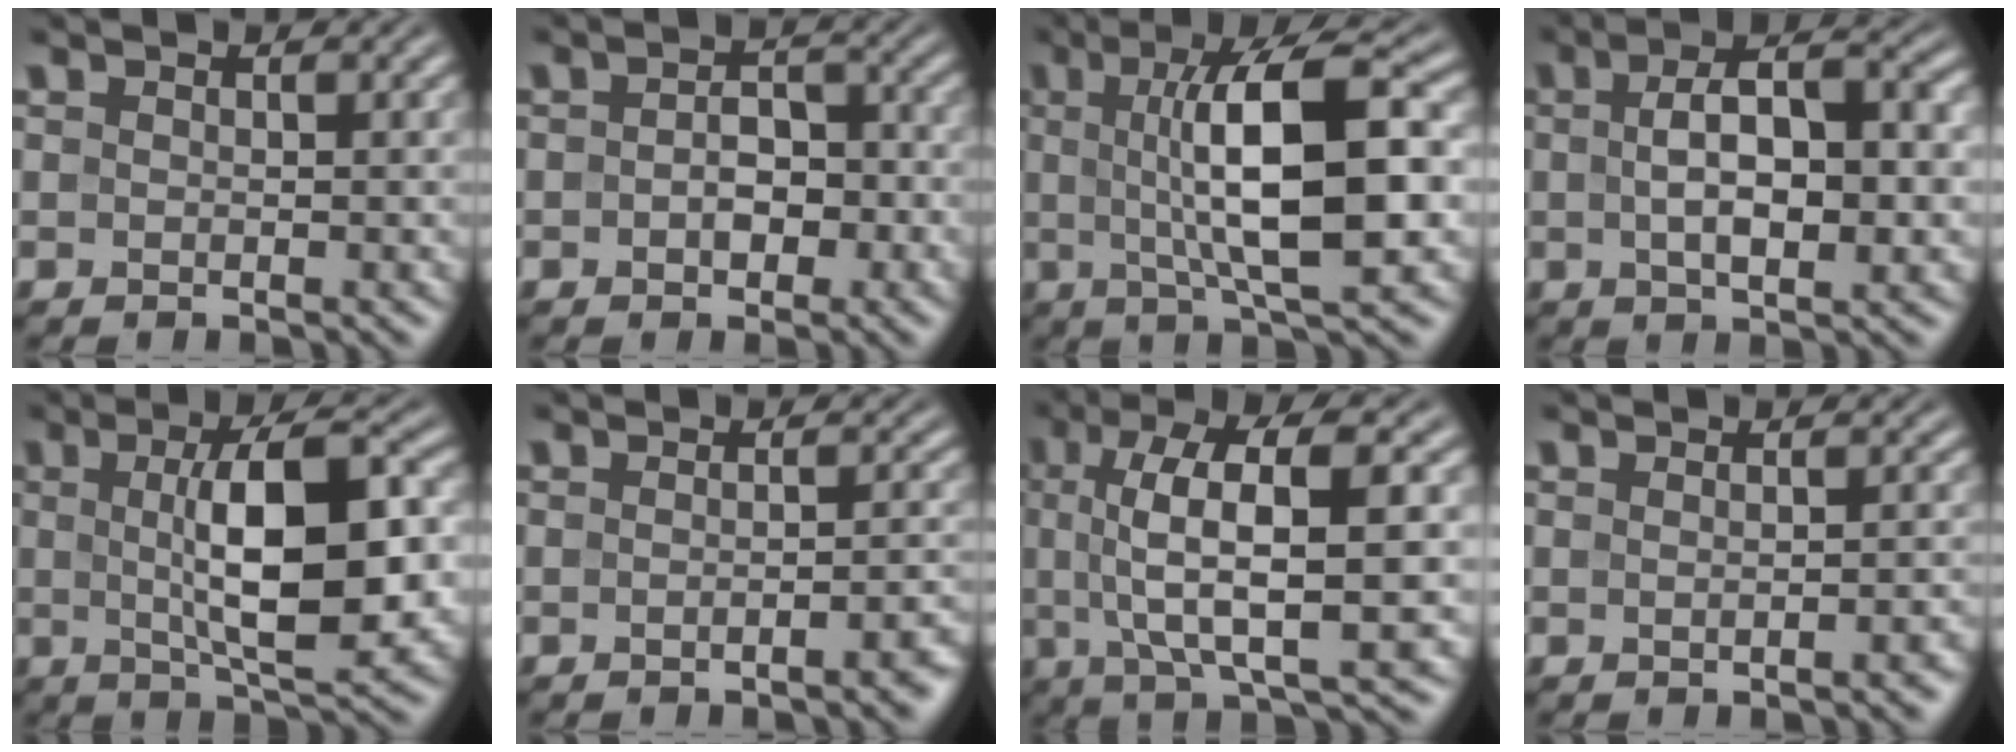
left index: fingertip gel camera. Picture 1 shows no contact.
{"total": 3.1, "force": [-0.6, 2.1, 2.2], "torque": [-0.033, 0.001, -0.015]}
{"total": 10.8, "force": [0.8, 3.1, 10.3], "torque": [-0.153, 0.011, 0.011]}
{"total": 9.1, "force": [0.7, 3.9, 8.2], "torque": [-0.123, 0.014, 0.005]}
{"total": 9.8, "force": [0.4, 3.1, 9.3], "torque": [-0.140, 0.005, 0.005]}
{"total": 3.1, "force": [-1.5, 1.0, 2.5], "torque": [-0.020, 0.005, -0.024]}
{"total": 10.0, "force": [1.4, 3.0, 9.4], "torque": [-0.151, 0.014, 0.021]}
{"total": 2.3, "force": [-0.3, 0.9, 2.1], "torque": [-0.008, 0.008, -0.005]}